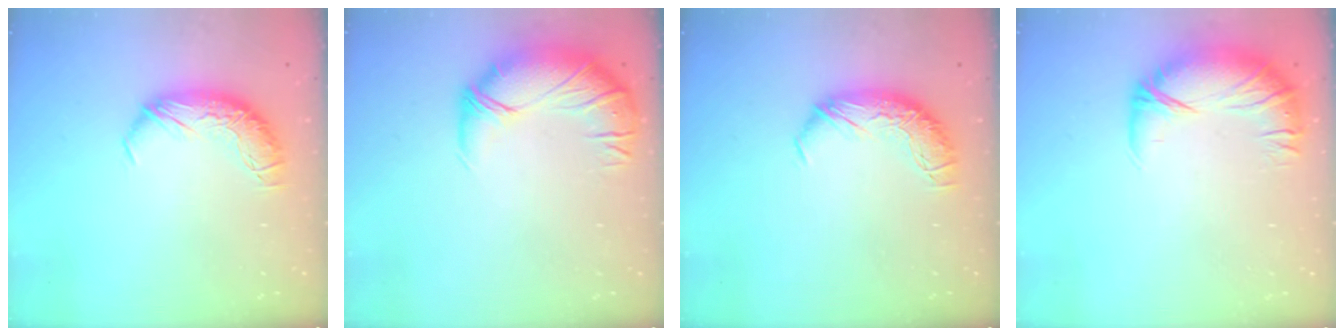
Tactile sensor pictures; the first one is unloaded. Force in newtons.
{"total": 2.7, "press": 1.1, "slide": 2.5}
{"total": 0.0}
{"total": 3.2, "press": 0.8, "slide": 3.1}